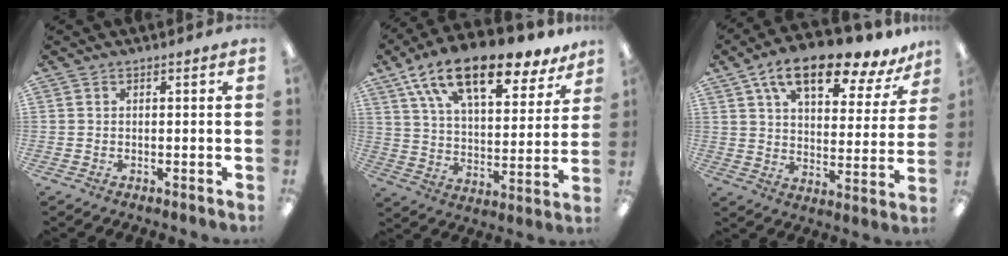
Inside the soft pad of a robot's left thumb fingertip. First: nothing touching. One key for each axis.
{"total": 19.3, "fx": 13.6, "fy": 7.4, "fz": 11.5, "tx": -0.199, "ty": -0.078, "tz": 0.234}
{"total": 15.9, "fx": 10.9, "fy": 5.8, "fz": 10.0, "tx": -0.166, "ty": -0.054, "tz": 0.186}